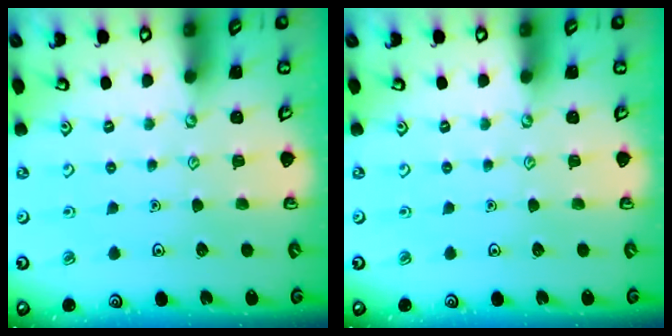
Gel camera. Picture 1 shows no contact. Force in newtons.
{"total": 0.0}